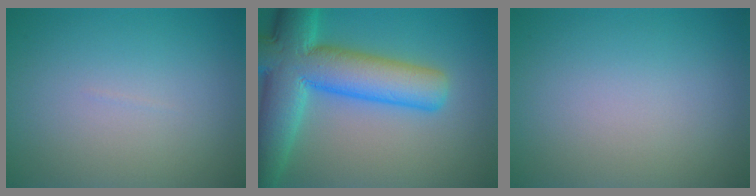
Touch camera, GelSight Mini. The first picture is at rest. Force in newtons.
{"total": 11.3, "press": 11.2, "slide": 0.4}
{"total": 0.0}